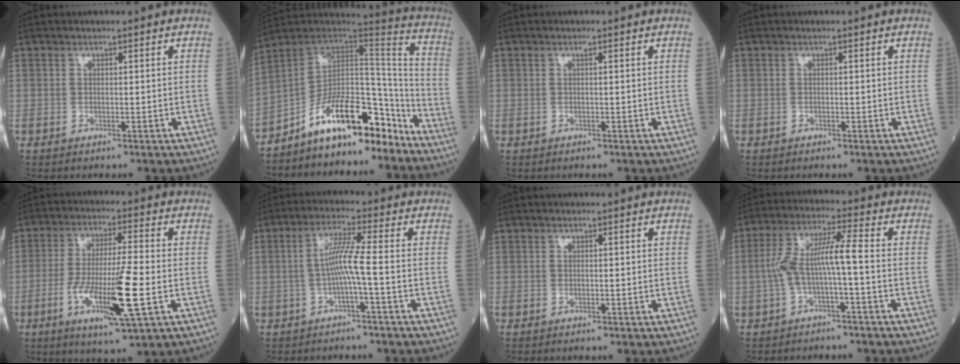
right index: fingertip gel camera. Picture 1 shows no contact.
{"total": 15.0, "force": [-11.0, 5.1, 8.9], "torque": [-0.125, 0.046, -0.184]}
{"total": 0.5, "force": [0.3, -0.2, 0.4], "torque": [-0.010, -0.001, 0.004]}
{"total": 0.0}
{"total": 12.6, "force": [-3.5, 0.7, 12.1], "torque": [-0.227, -0.018, -0.063]}
{"total": 5.1, "force": [-1.1, -0.7, 4.9], "torque": [-0.098, 0.013, -0.019]}
{"total": 0.0}
{"total": 7.3, "force": [-1.3, 0.5, 7.1], "torque": [-0.146, 0.030, -0.025]}